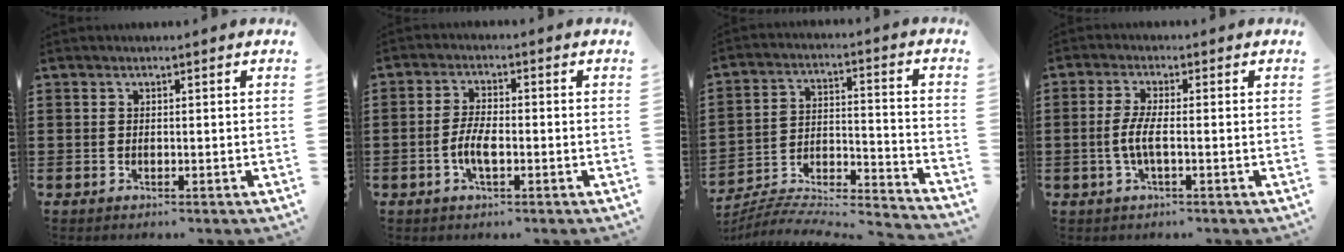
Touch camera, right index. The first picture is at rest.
{"total": 4.4, "force": [-1.4, 1.7, 3.8], "torque": [-0.094, -0.003, -0.033]}
{"total": 6.2, "force": [-5.7, 1.5, 2.0], "torque": [-0.041, -0.009, -0.117]}
{"total": 4.0, "force": [-1.0, 0.9, 3.8], "torque": [-0.097, -0.006, -0.029]}